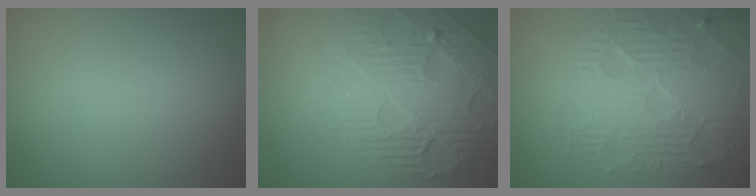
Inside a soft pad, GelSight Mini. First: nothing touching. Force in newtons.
{"total": 8.2, "press": 6.0, "slide": 5.6}
{"total": 9.9, "press": 6.6, "slide": 7.4}